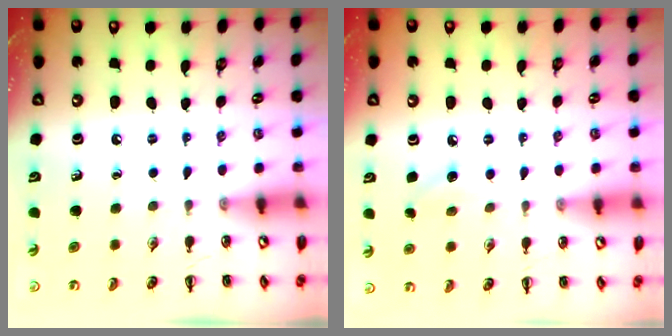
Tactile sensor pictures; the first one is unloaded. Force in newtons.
{"total": 5.8, "press": 5.6, "slide": 1.6}